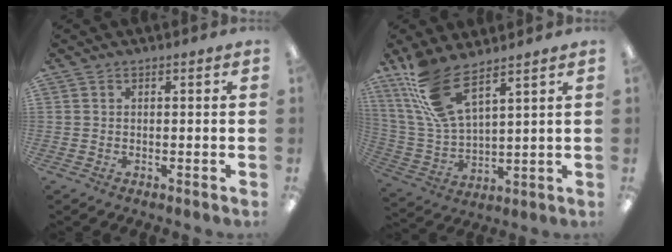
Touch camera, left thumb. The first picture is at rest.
{"total": 13.6, "force": [9.5, 4.2, 8.8], "torque": [-0.205, -0.040, 0.172]}